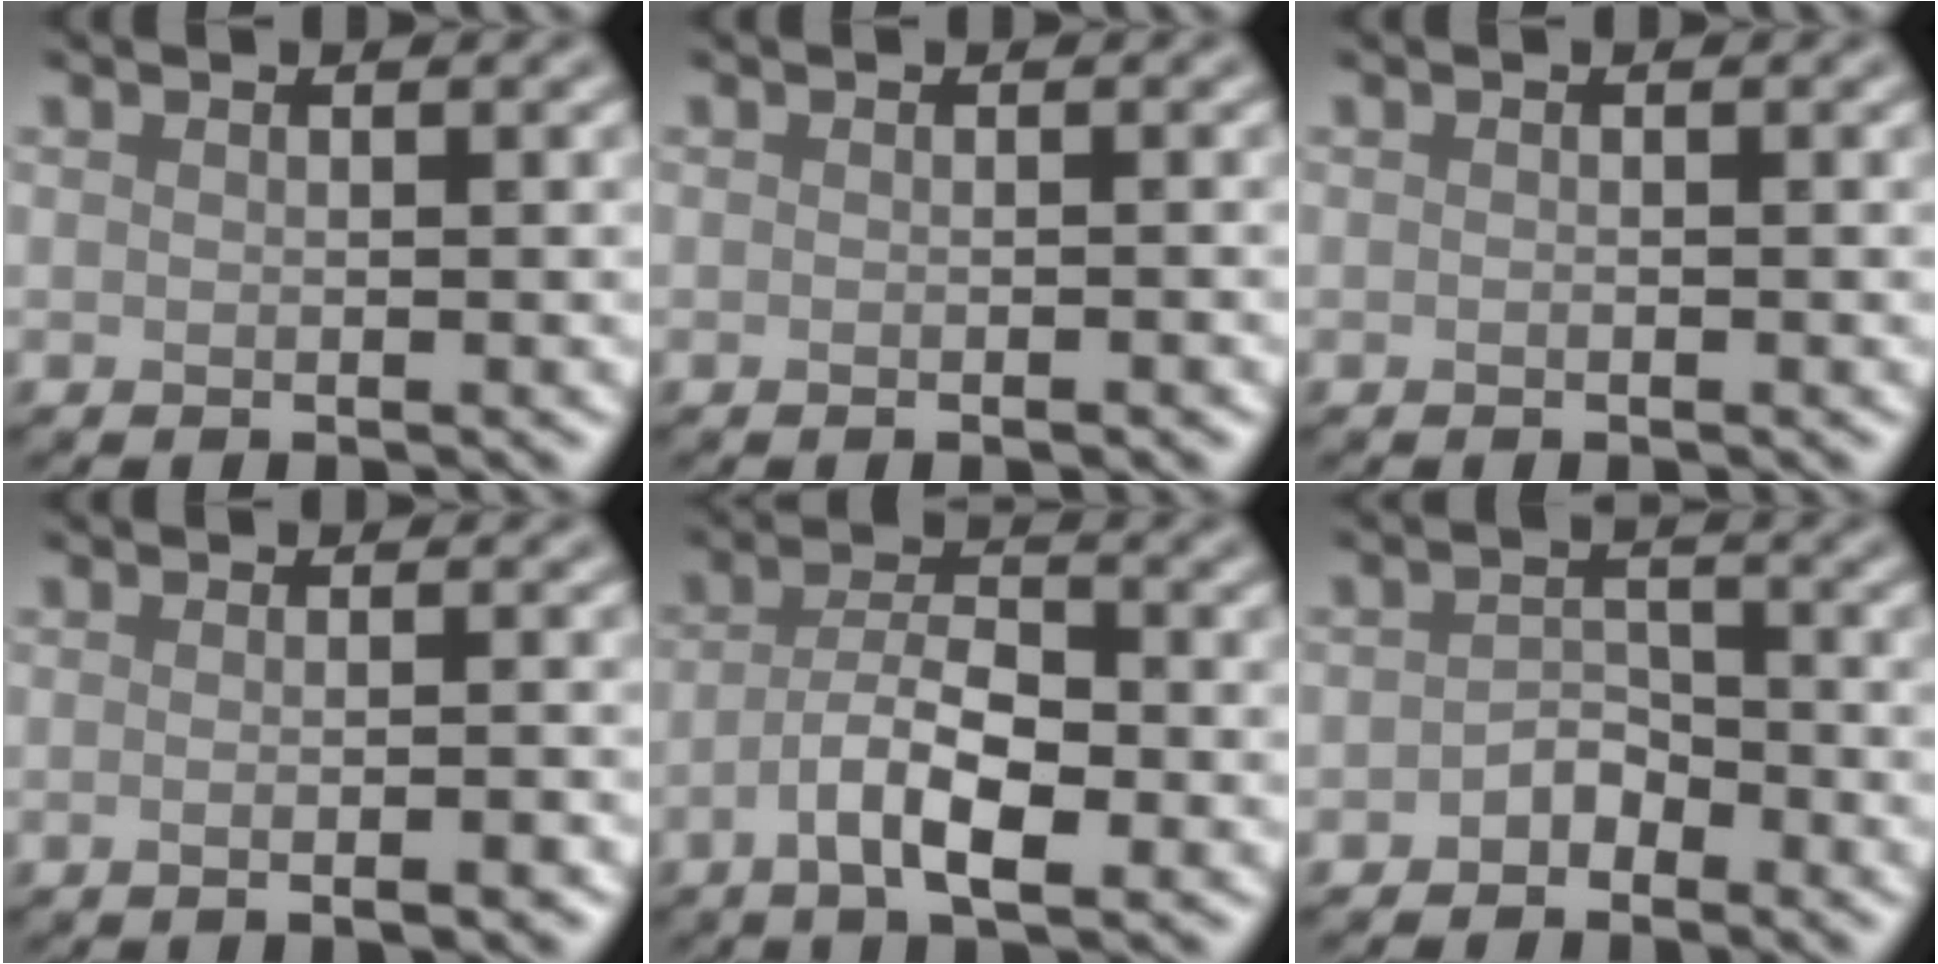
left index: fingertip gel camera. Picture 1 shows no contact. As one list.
[{"total": 1.1, "force": [-0.5, 0.2, 0.9], "torque": [-0.010, -0.002, -0.007]}, {"total": 0.0}, {"total": 3.0, "force": [-0.8, 1.1, 2.6], "torque": [-0.009, 0.000, -0.020]}, {"total": 5.1, "force": [-1.8, 1.8, 4.4], "torque": [-0.084, 0.002, -0.038]}, {"total": 1.8, "force": [-1.2, 1.1, 0.7], "torque": [-0.011, 0.009, -0.024]}]